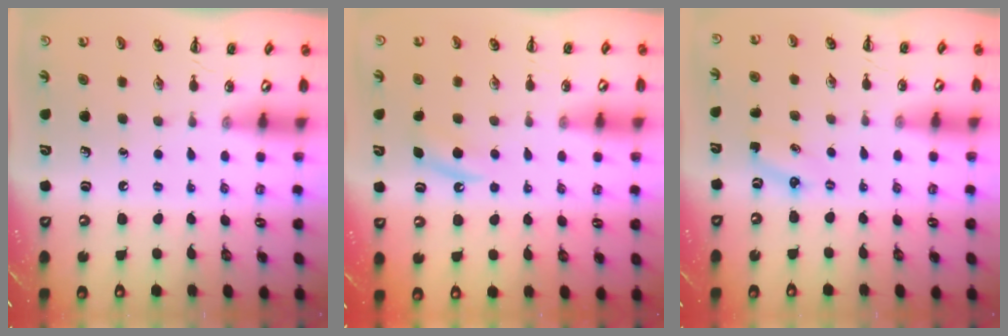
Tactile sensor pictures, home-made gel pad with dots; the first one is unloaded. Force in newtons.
{"total": 5.1, "press": 4.8, "slide": 1.6}
{"total": 2.8, "press": 2.7, "slide": 0.7}